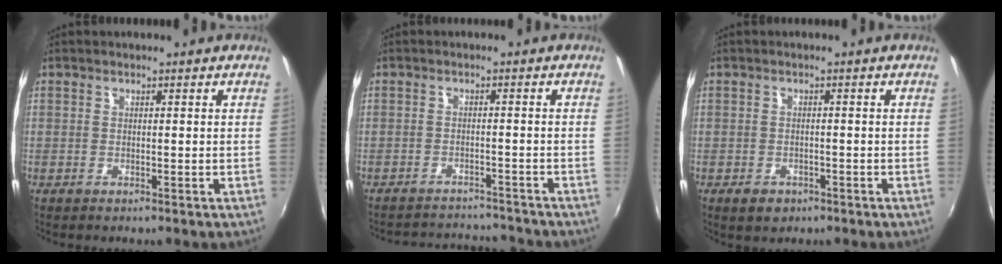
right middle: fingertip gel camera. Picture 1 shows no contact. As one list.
[{"total": 10.2, "force": [-9.7, 2.2, 2.3], "torque": [-0.060, 0.012, -0.133]}, {"total": 3.0, "force": [-1.7, 2.2, 1.2], "torque": [-0.026, -0.004, -0.024]}]